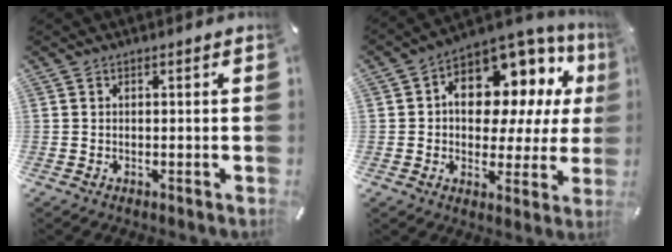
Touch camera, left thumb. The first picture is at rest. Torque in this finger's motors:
{"motor_torque": [2.13, 2.88, 1.95, -0.82, 0.16]}